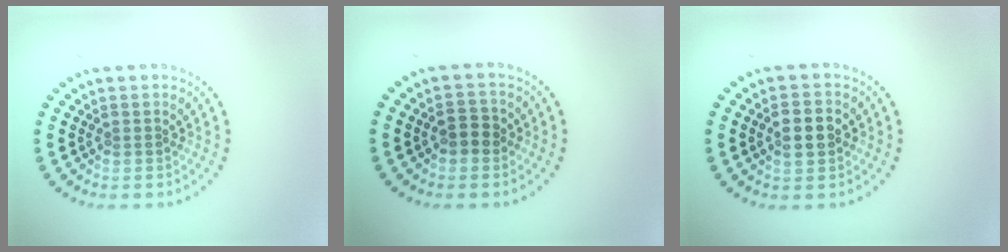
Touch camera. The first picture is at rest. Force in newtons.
{"total": 2.0, "press": 2.0, "slide": 0.3}
{"total": 2.8, "press": 2.8, "slide": 0.2}